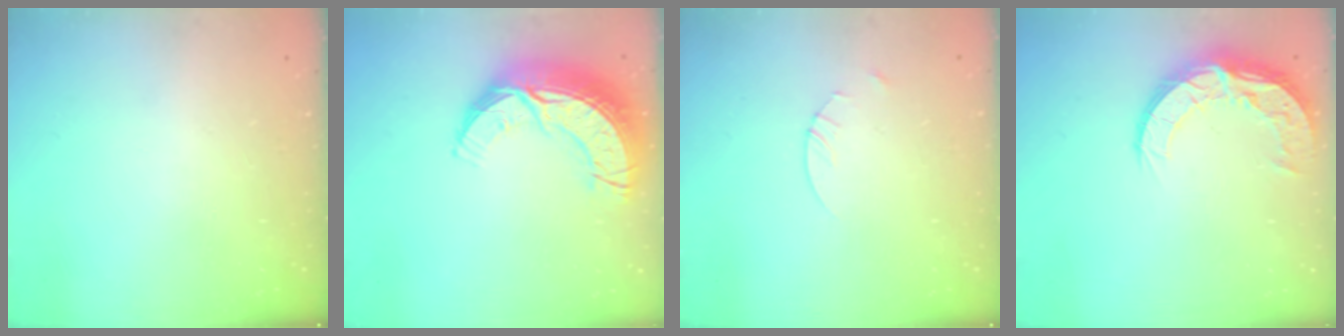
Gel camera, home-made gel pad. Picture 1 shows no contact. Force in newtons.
{"total": 17.3, "press": 17.2, "slide": 1.2}
{"total": 1.4, "press": 1.4, "slide": 0.2}
{"total": 12.0, "press": 11.9, "slide": 0.8}